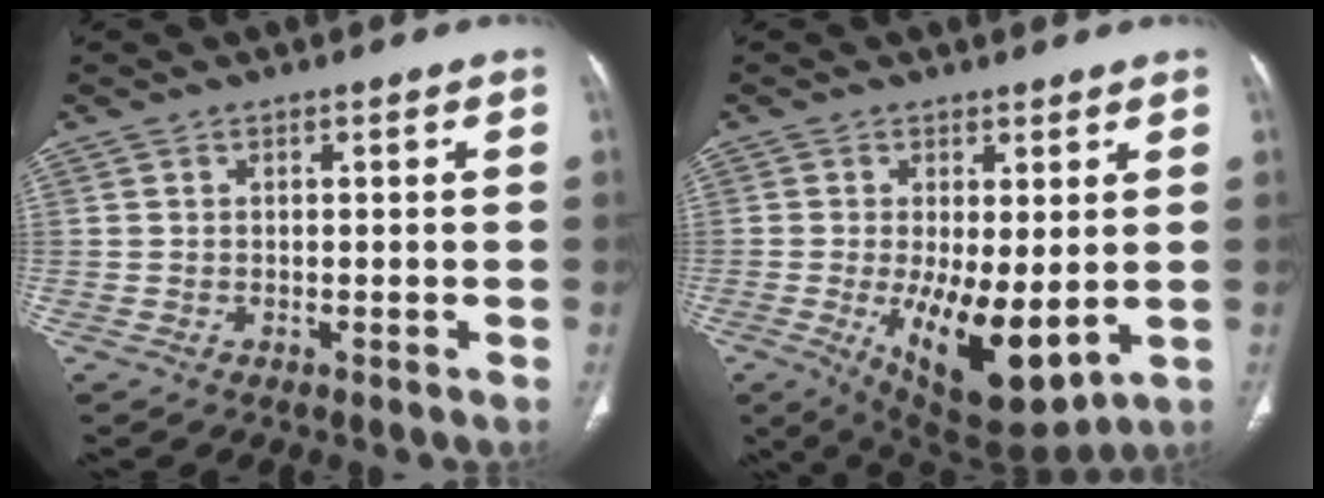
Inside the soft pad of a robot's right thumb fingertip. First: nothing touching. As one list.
[{"total": 13.3, "force": [-1.8, 5.4, 12.0], "torque": [-0.187, -0.030, -0.011]}]